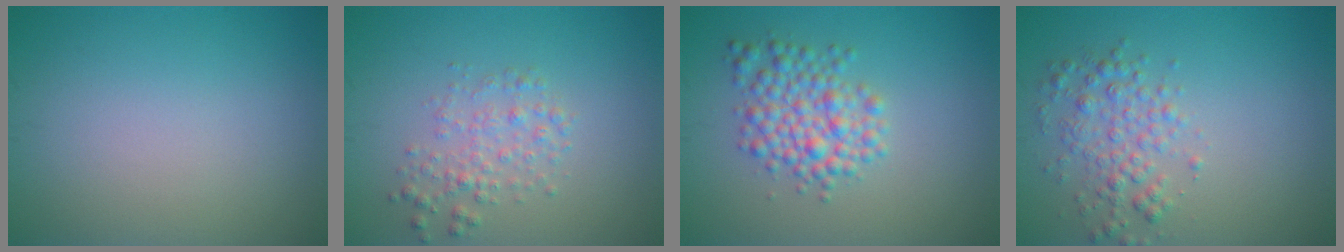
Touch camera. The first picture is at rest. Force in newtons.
{"total": 2.3, "press": 2.3, "slide": 0.0}
{"total": 4.1, "press": 4.1, "slide": 0.1}
{"total": 2.9, "press": 2.9, "slide": 0.1}